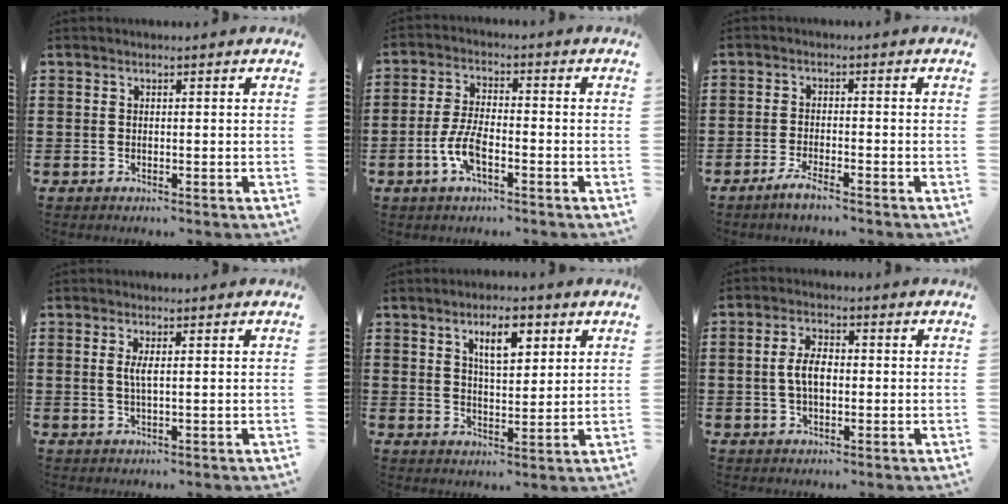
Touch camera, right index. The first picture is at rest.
{"total": 5.6, "force": [-2.2, 2.1, 4.7], "torque": [-0.118, -0.006, -0.050]}
{"total": 2.6, "force": [-2.1, 0.1, 1.5], "torque": [-0.033, 0.001, -0.041]}
{"total": 2.2, "force": [0.4, 0.4, 2.1], "torque": [-0.043, 0.000, 0.006]}
{"total": 6.2, "force": [3.1, 2.1, 4.9], "torque": [-0.080, -0.001, 0.046]}
{"total": 4.8, "force": [-0.2, 2.5, 4.1], "torque": [-0.094, 0.002, -0.009]}